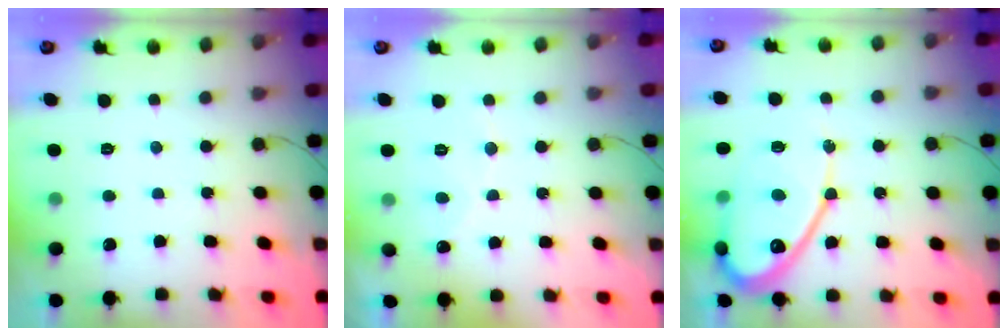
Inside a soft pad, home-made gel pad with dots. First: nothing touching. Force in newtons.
{"total": 5.0, "press": 4.9, "slide": 0.3}
{"total": 15.4, "press": 15.4, "slide": 1.3}